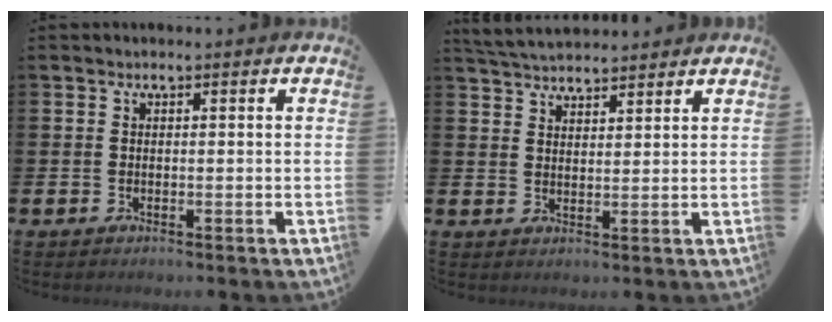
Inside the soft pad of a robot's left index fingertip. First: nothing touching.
{"total": 4.3, "force": [4.2, 0.7, 0.4], "torque": [-0.018, -0.017, 0.077]}